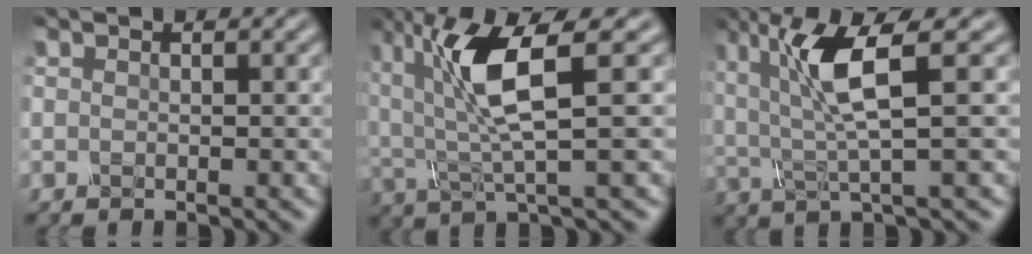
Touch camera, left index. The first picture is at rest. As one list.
[{"total": 5.8, "force": [1.9, 1.0, 5.4], "torque": [-0.125, 0.005, 0.043]}, {"total": 4.9, "force": [1.6, 0.4, 4.6], "torque": [-0.118, 0.003, 0.039]}]